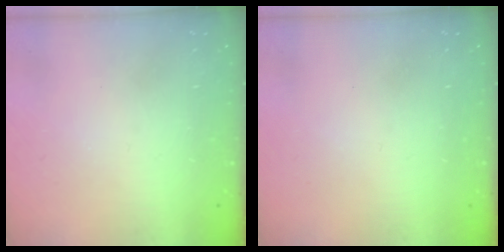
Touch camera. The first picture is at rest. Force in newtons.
{"total": 0.0}